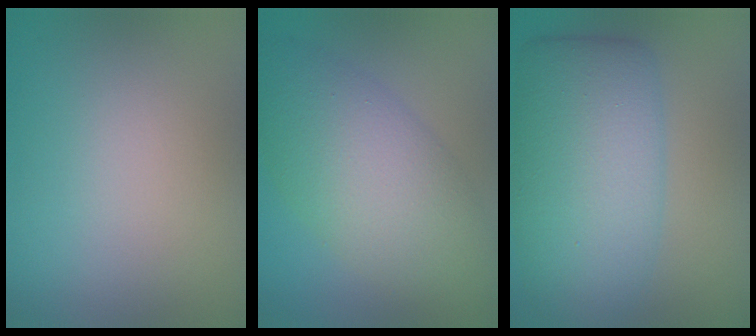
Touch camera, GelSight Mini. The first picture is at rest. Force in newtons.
{"total": 8.1, "press": 8.1, "slide": 0.3}
{"total": 8.4, "press": 8.4, "slide": 0.0}